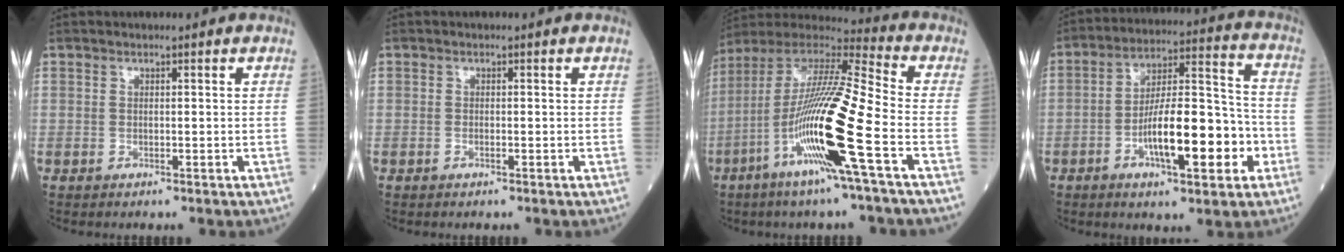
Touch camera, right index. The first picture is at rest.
{"total": 0.8, "force": [-0.3, 0.4, 0.6], "torque": [-0.022, -0.001, -0.003]}
{"total": 21.3, "force": [-7.1, 0.7, 20.1], "torque": [-0.423, -0.033, -0.144]}
{"total": 15.7, "force": [-5.0, 4.4, 14.3], "torque": [-0.242, 0.020, -0.077]}